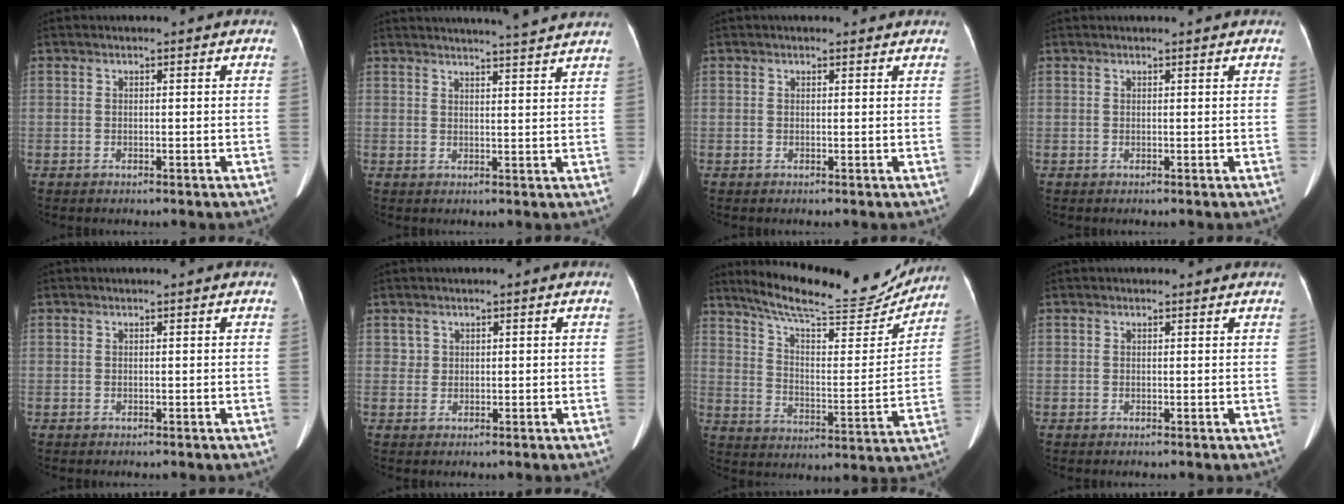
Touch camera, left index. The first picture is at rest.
{"total": 9.9, "force": [9.2, -1.0, 3.3], "torque": [-0.046, 0.002, 0.105]}
{"total": 1.6, "force": [1.5, 0.6, 0.4], "torque": [-0.010, 0.010, 0.015]}
{"total": 1.9, "force": [1.8, 0.0, 0.5], "torque": [-0.007, 0.013, 0.025]}
{"total": 0.0}
{"total": 1.1, "force": [0.5, 0.9, -0.1], "torque": [0.008, 0.002, 0.007]}
{"total": 20.3, "force": [18.5, 3.2, 7.6], "torque": [-0.122, -0.016, 0.265]}
{"total": 0.8, "force": [0.7, 0.3, 0.0], "torque": [-0.009, 0.002, 0.008]}